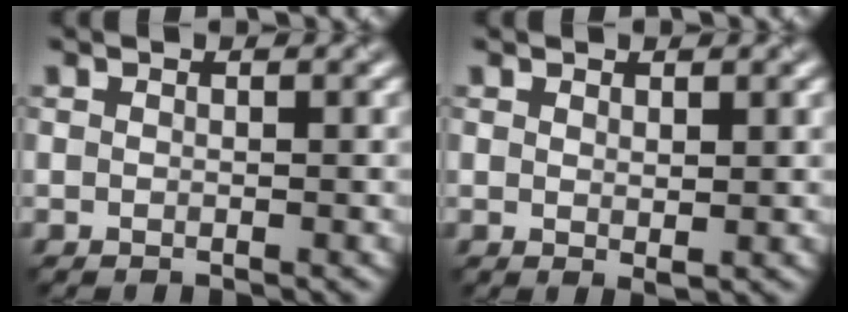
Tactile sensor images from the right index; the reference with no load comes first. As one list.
[{"total": 0.7, "force": [0.6, -0.1, 0.3], "torque": [-0.010, 0.001, 0.021]}]